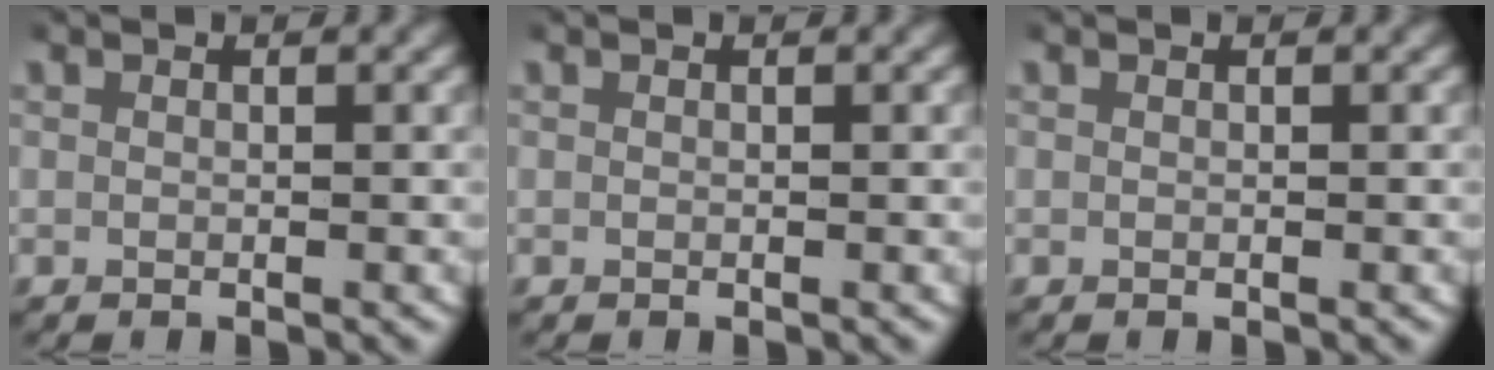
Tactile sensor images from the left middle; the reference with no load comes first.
{"total": 0.0}
{"total": 0.0}